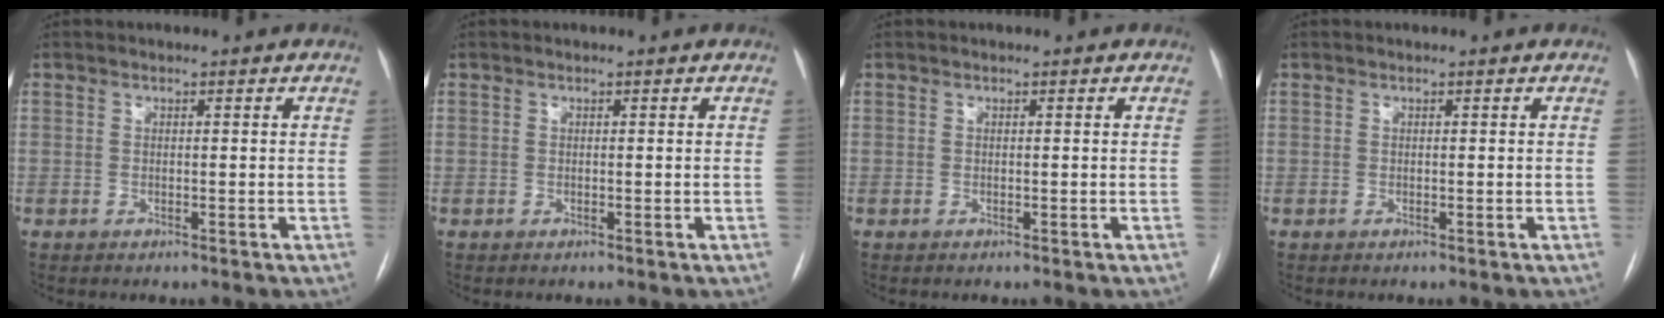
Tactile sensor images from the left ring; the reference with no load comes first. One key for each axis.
{"total": 0.0}
{"total": 0.0}
{"total": 0.0}